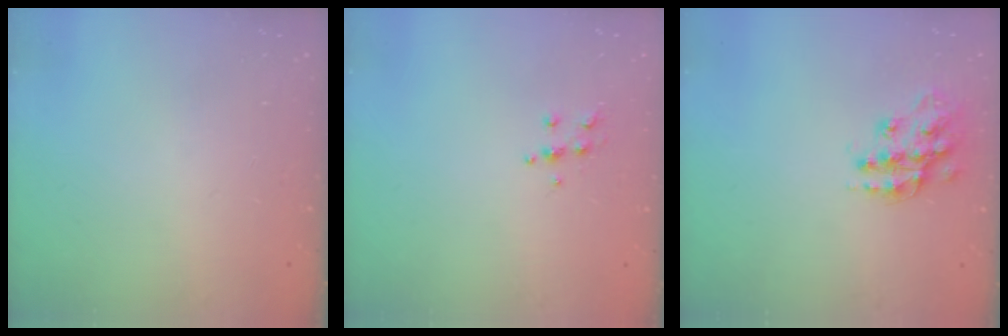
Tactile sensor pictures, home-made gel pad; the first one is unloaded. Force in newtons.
{"total": 5.4, "press": 5.3, "slide": 1.1}
{"total": 15.2, "press": 15.2, "slide": 0.9}